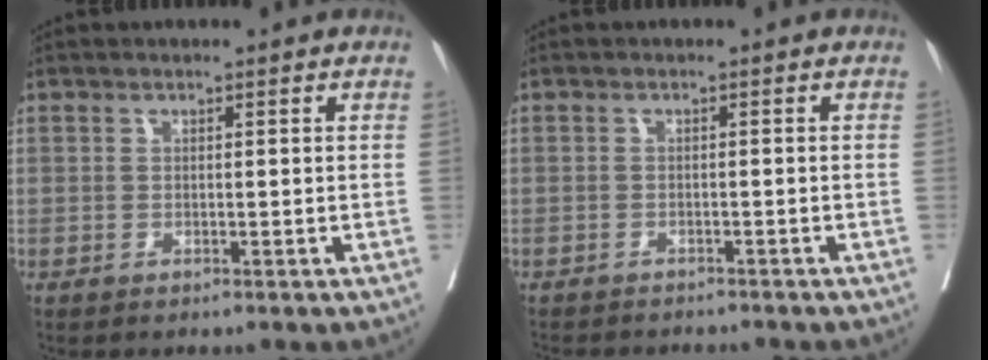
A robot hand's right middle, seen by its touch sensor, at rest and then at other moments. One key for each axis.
{"total": 6.9, "fx": -6.4, "fy": 1.4, "fz": 2.0, "tx": -0.028, "ty": -0.007, "tz": -0.083}